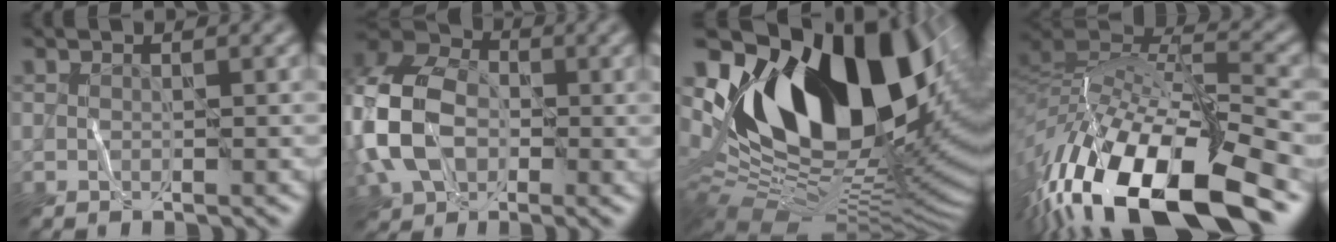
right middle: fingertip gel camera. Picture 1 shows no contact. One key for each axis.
{"total": 10.2, "fx": -1.2, "fy": 7.3, "fz": 7.0, "tx": -0.187, "ty": 0.008, "tz": -0.030}
{"total": 17.6, "fx": 4.9, "fy": 10.7, "fz": 13.1, "tx": -0.225, "ty": 0.014, "tz": 0.095}
{"total": 16.9, "fx": -9.1, "fy": 6.5, "fz": 12.7, "tx": -0.261, "ty": 0.004, "tz": -0.153}